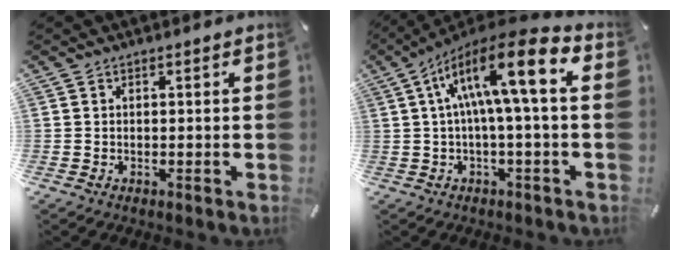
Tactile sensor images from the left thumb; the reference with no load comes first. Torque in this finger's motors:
{"motor_torque": [0.83, 2.95, 2.36, -0.41, 0.35]}